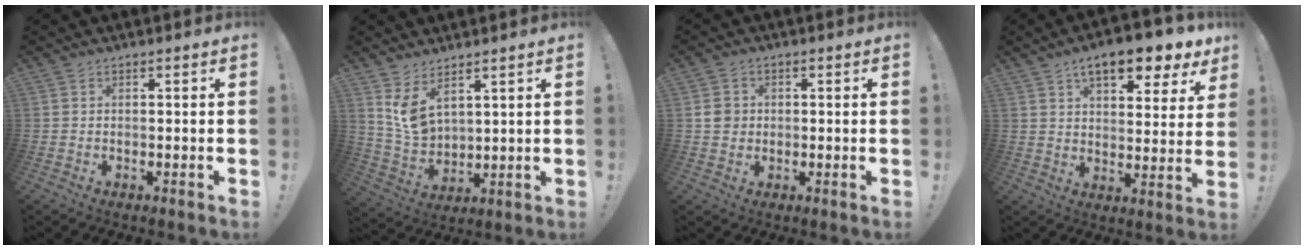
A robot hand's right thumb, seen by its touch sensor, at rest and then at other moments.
{"total": 8.3, "force": [5.6, 4.3, 4.3], "torque": [-0.086, -0.042, 0.110]}
{"total": 4.5, "force": [0.0, 4.1, 1.8], "torque": [-0.021, 0.007, 0.001]}
{"total": 11.9, "force": [7.8, 4.1, 8.1], "torque": [-0.115, -0.046, 0.127]}